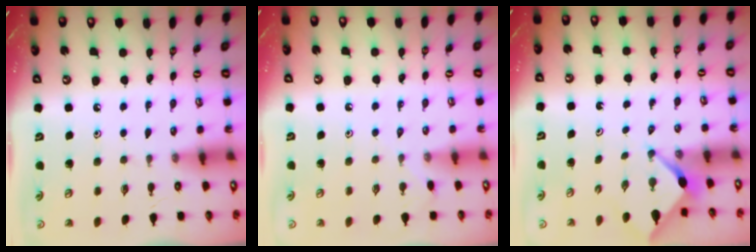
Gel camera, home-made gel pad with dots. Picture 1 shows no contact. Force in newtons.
{"total": 3.6, "press": 3.5, "slide": 0.6}
{"total": 2.5, "press": 2.5, "slide": 0.3}